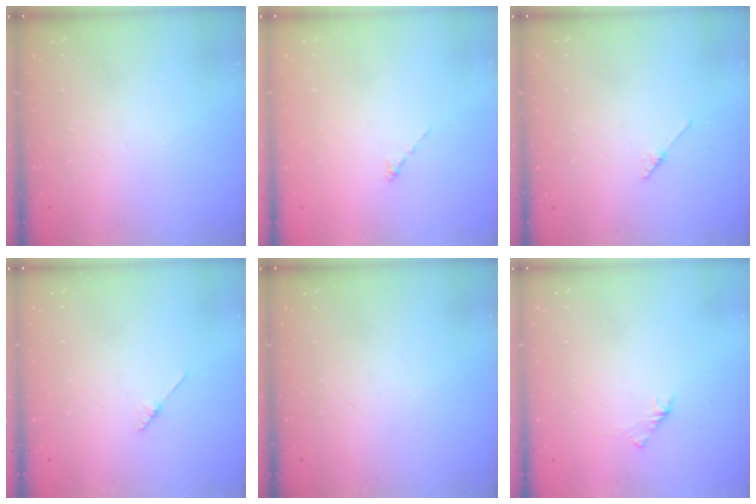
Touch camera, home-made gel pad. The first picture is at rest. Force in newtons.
{"total": 0.0}
{"total": 2.1, "press": 2.1, "slide": 0.1}
{"total": 2.1, "press": 2.1, "slide": 0.1}
{"total": 0.0}
{"total": 1.6, "press": 1.4, "slide": 0.6}